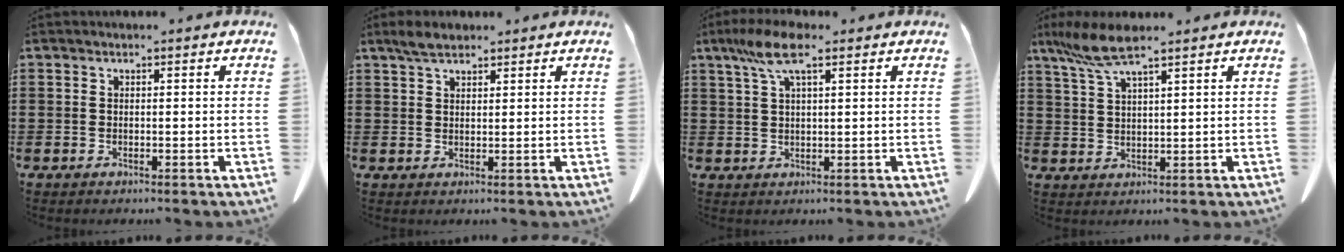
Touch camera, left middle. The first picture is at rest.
{"total": 2.9, "force": [2.3, 1.0, 1.5], "torque": [-0.036, 0.003, 0.044]}
{"total": 6.8, "force": [3.6, 1.5, 5.5], "torque": [-0.122, 0.002, 0.062]}
{"total": 6.8, "force": [4.8, 1.1, 4.7], "torque": [-0.112, -0.008, 0.086]}